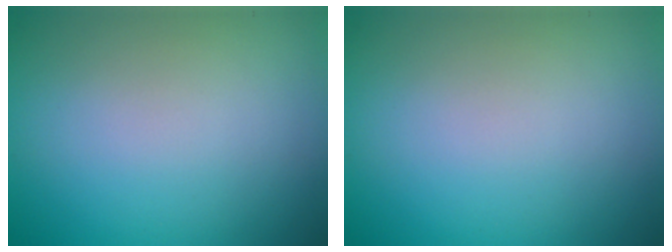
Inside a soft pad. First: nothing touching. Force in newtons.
{"total": 0.0}